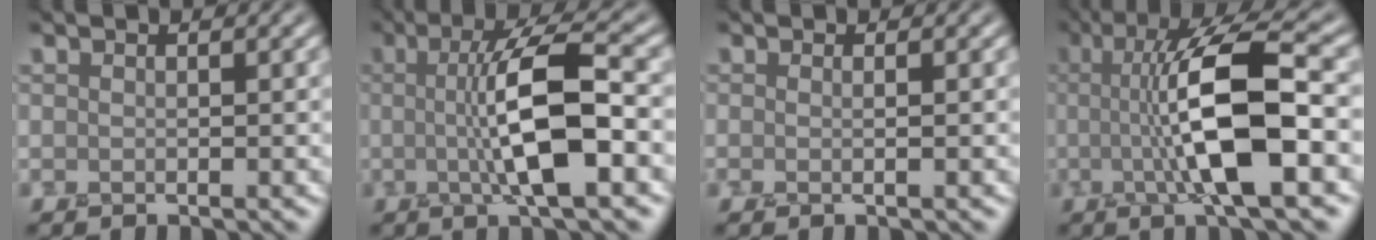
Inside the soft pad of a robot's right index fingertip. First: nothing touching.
{"total": 7.8, "force": [-0.2, 1.7, 7.6], "torque": [-0.124, -0.001, -0.005]}
{"total": 0.7, "force": [-0.1, 0.2, 0.6], "torque": [-0.007, -0.004, -0.008]}
{"total": 9.6, "force": [-0.2, 2.2, 9.4], "torque": [-0.145, 0.001, -0.006]}